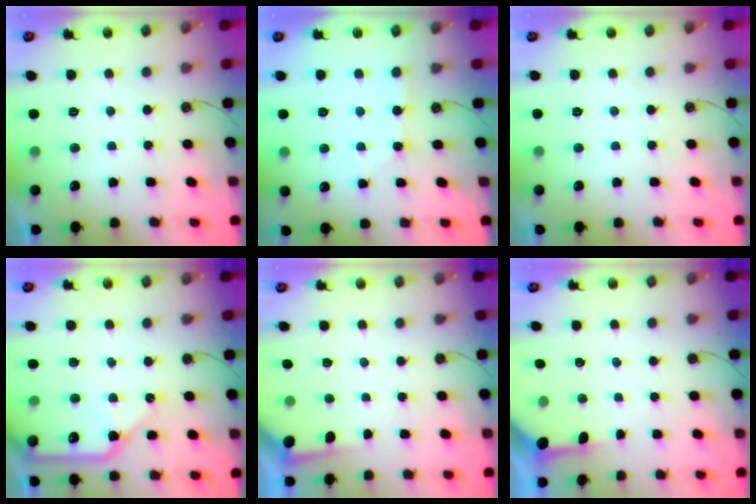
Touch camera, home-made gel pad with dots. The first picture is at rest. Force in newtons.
{"total": 2.1, "press": 2.1, "slide": 0.2}
{"total": 0.0}
{"total": 14.0, "press": 13.9, "slide": 1.7}
{"total": 2.5, "press": 2.5, "slide": 0.3}
{"total": 3.4, "press": 3.3, "slide": 0.4}